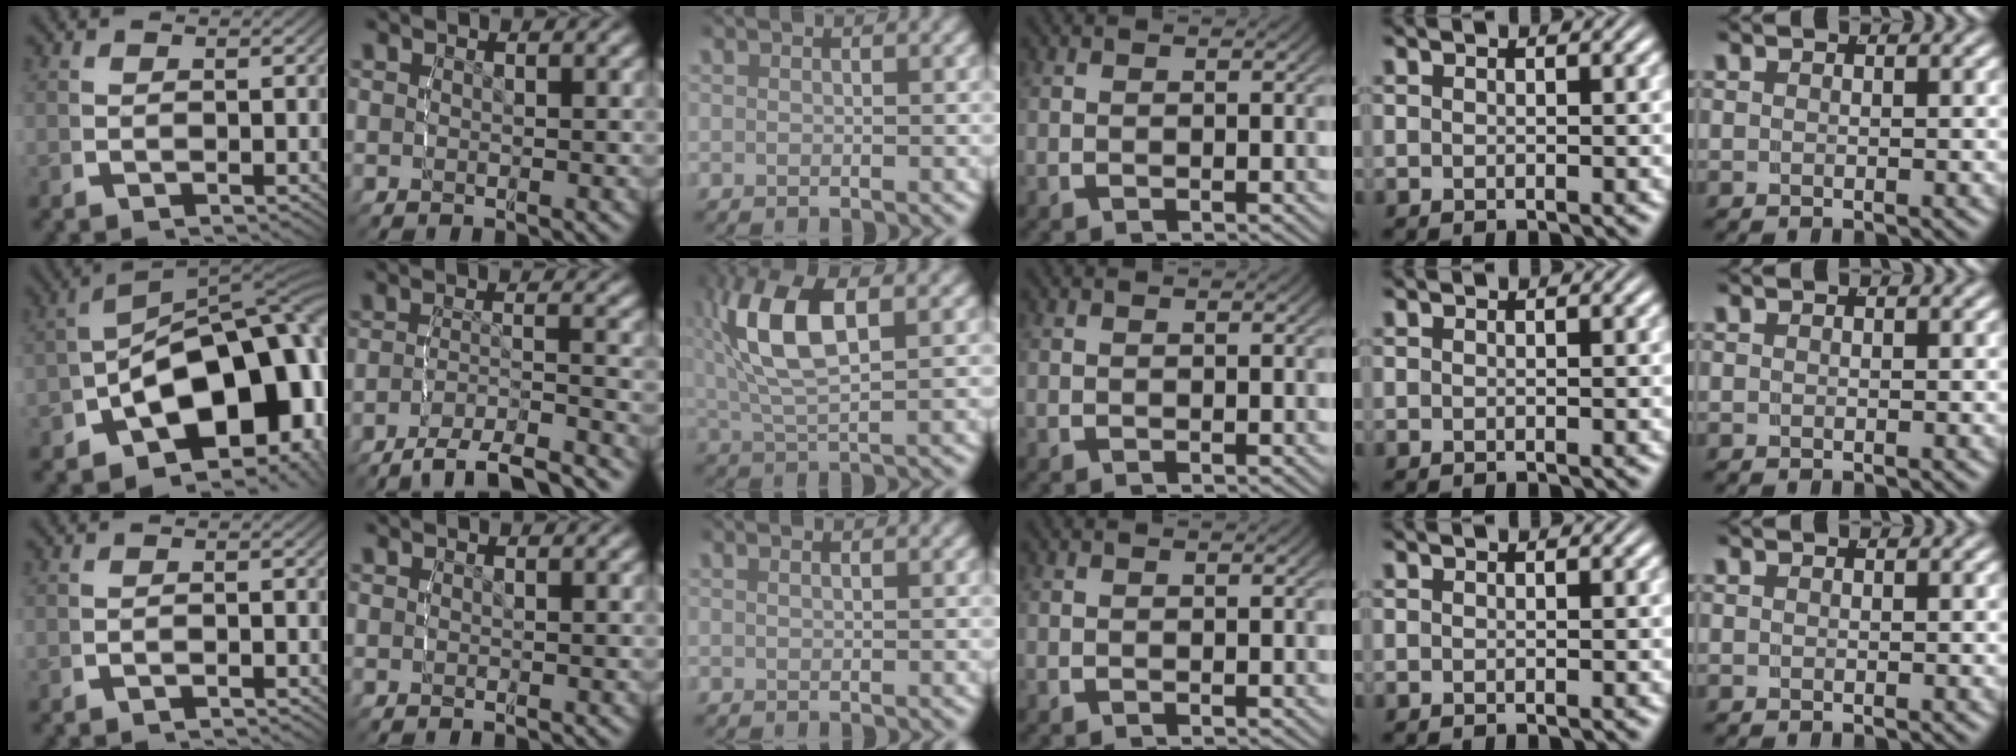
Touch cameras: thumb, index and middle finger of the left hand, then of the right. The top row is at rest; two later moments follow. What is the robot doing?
{"motion": "lift_and_place", "object": "legos"}